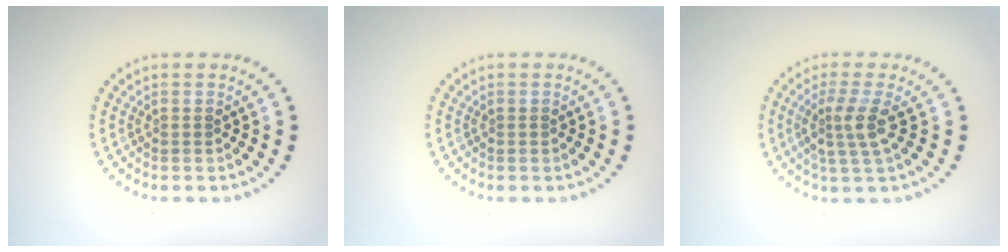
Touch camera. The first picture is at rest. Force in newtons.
{"total": 0.0}
{"total": 2.8, "press": 2.2, "slide": 1.7}